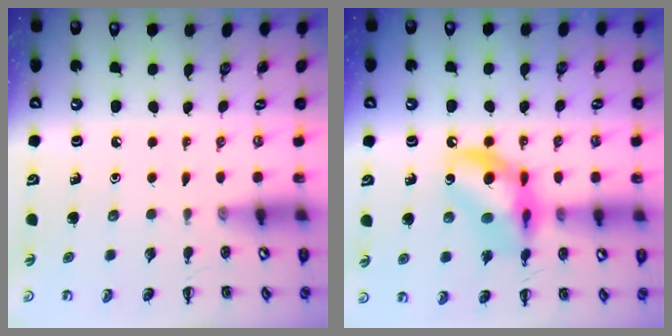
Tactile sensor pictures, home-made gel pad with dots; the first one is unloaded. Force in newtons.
{"total": 13.6, "press": 13.2, "slide": 3.0}